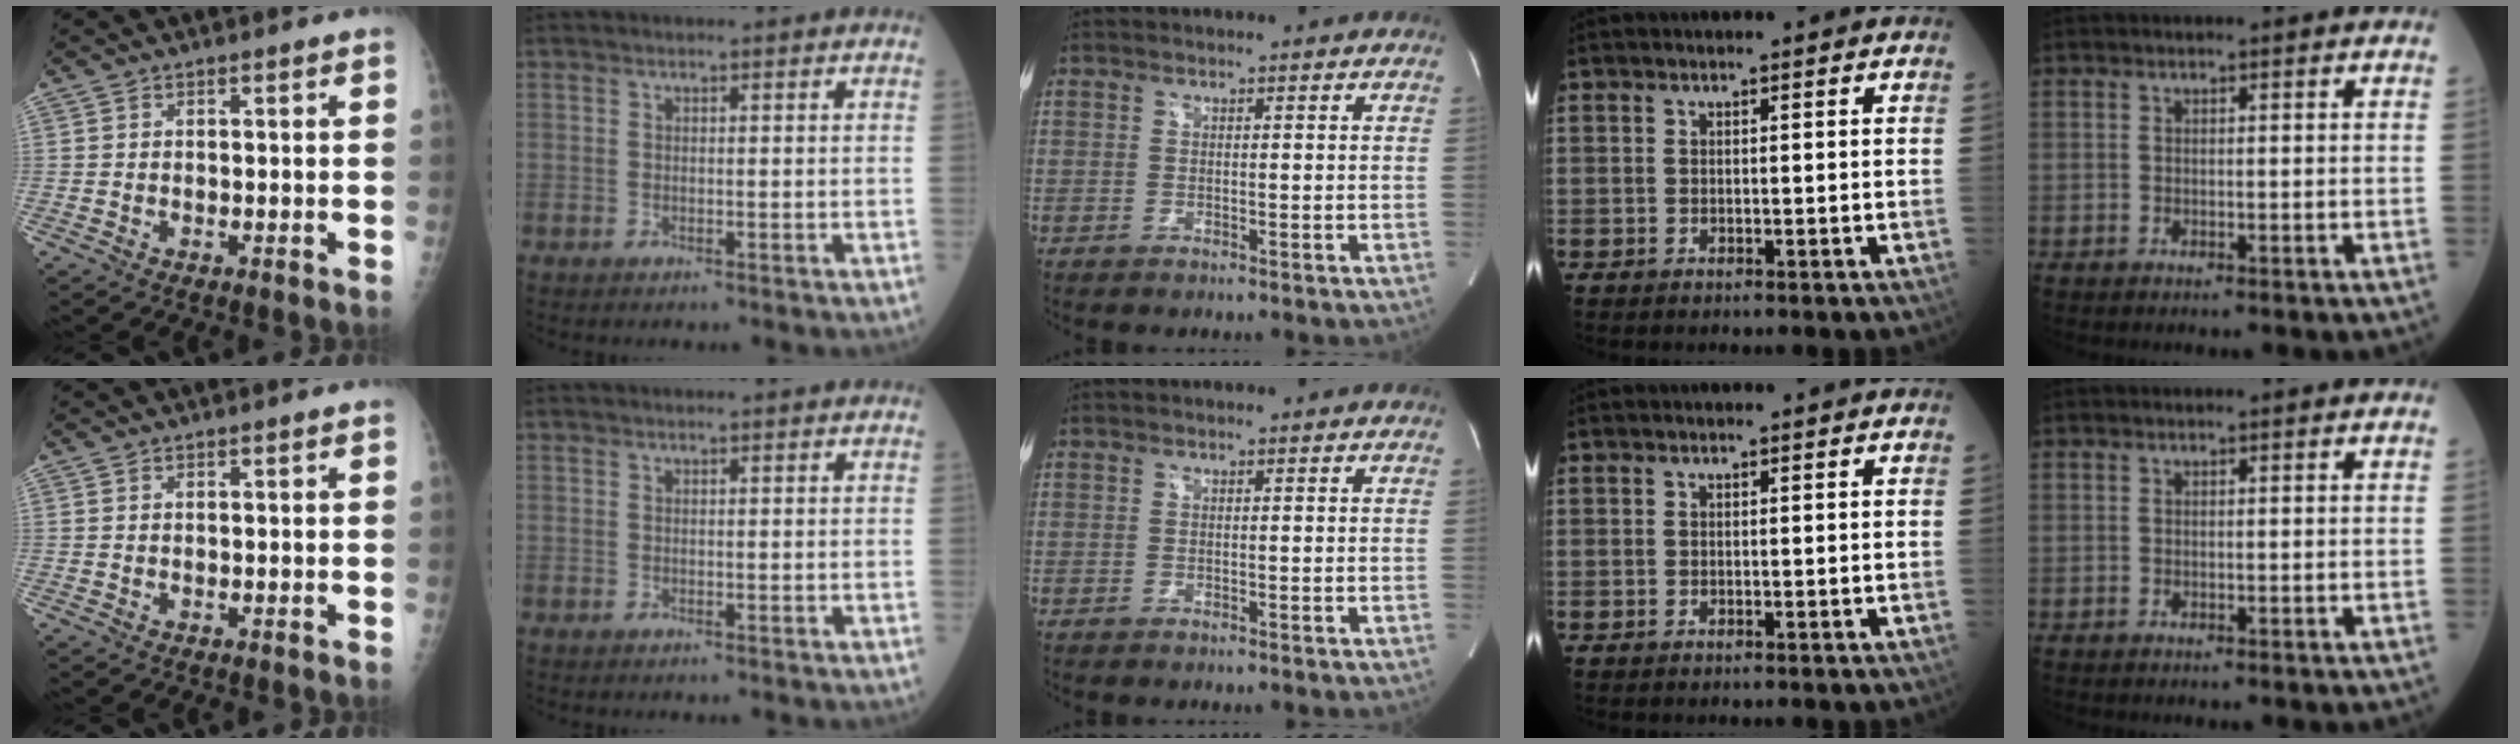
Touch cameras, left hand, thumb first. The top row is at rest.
{}